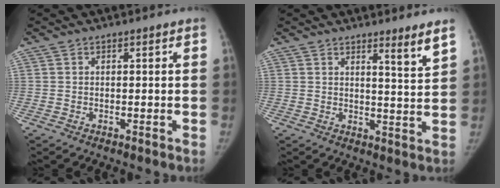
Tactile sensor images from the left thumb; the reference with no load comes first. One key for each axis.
{"total": 4.8, "fx": 3.5, "fy": -0.2, "fz": 3.3, "tx": -0.044, "ty": -0.036, "tz": 0.049}